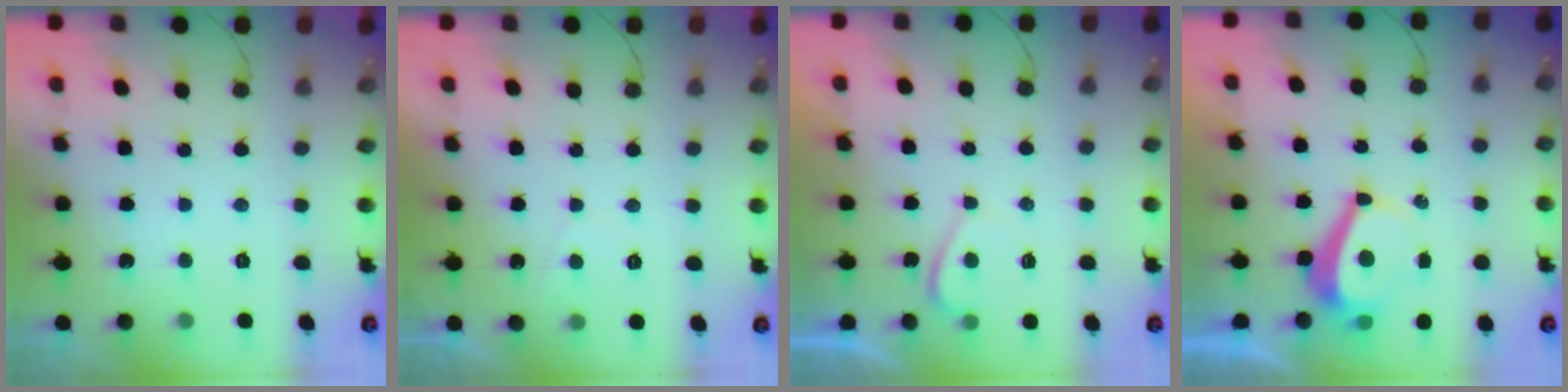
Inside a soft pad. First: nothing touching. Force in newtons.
{"total": 0.8, "press": 0.6, "slide": 0.6}
{"total": 1.0, "press": 0.8, "slide": 0.5}
{"total": 5.0, "press": 5.0, "slide": 0.6}